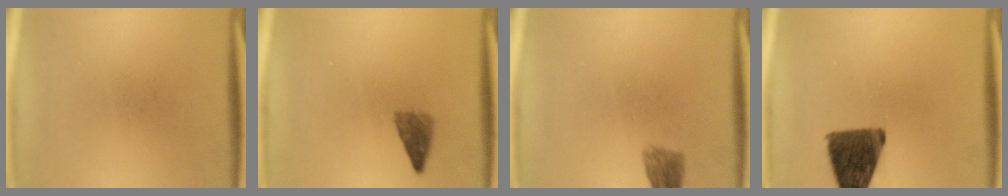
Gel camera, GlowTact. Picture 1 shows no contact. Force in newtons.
{"total": 2.4}
{"total": 2.9}
{"total": 11.7}